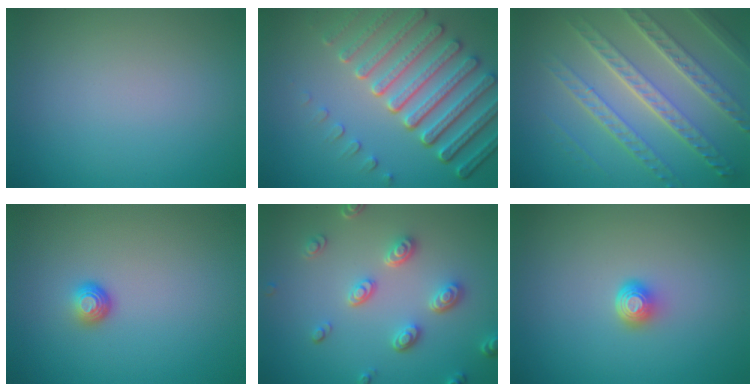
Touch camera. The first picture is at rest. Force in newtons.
{"total": 7.9, "press": 5.8, "slide": 5.4}
{"total": 7.6, "press": 5.4, "slide": 5.3}
{"total": 1.5, "press": 1.0, "slide": 1.1}
{"total": 3.8, "press": 3.2, "slide": 2.0}
{"total": 1.8, "press": 1.3, "slide": 1.3}